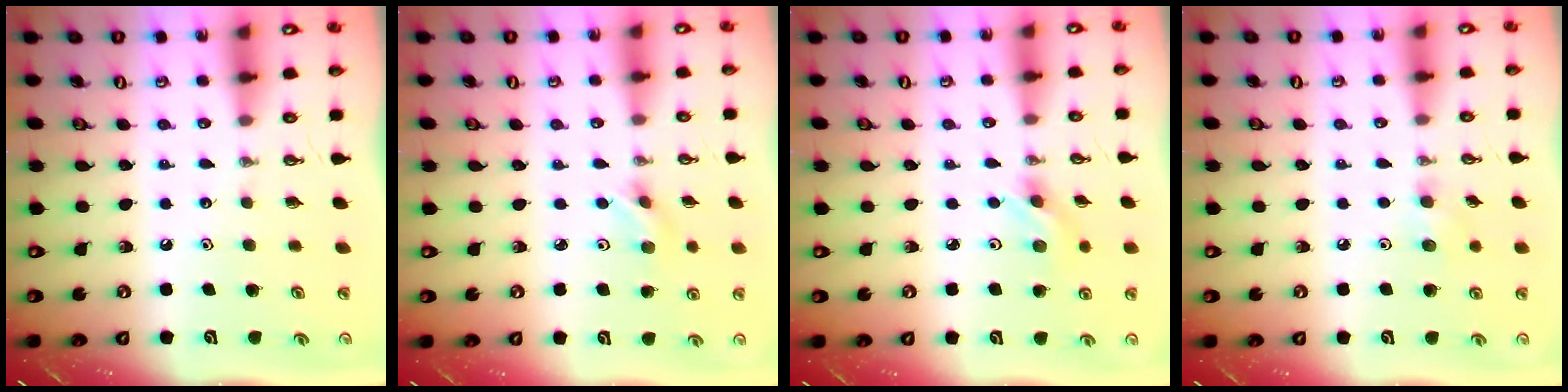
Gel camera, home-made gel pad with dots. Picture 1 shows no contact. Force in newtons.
{"total": 3.5, "press": 3.5, "slide": 0.6}
{"total": 3.0, "press": 2.9, "slide": 0.9}
{"total": 5.2, "press": 5.0, "slide": 1.2}